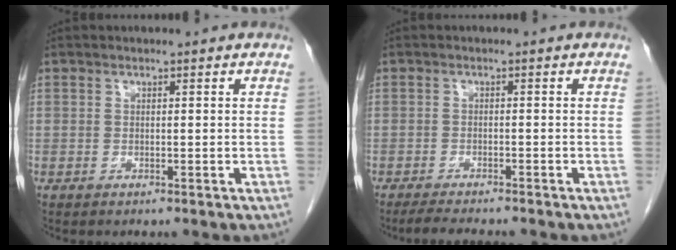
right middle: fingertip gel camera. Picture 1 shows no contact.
{"total": 4.8, "force": [-4.2, 0.4, 2.3], "torque": [-0.036, -0.013, -0.066]}